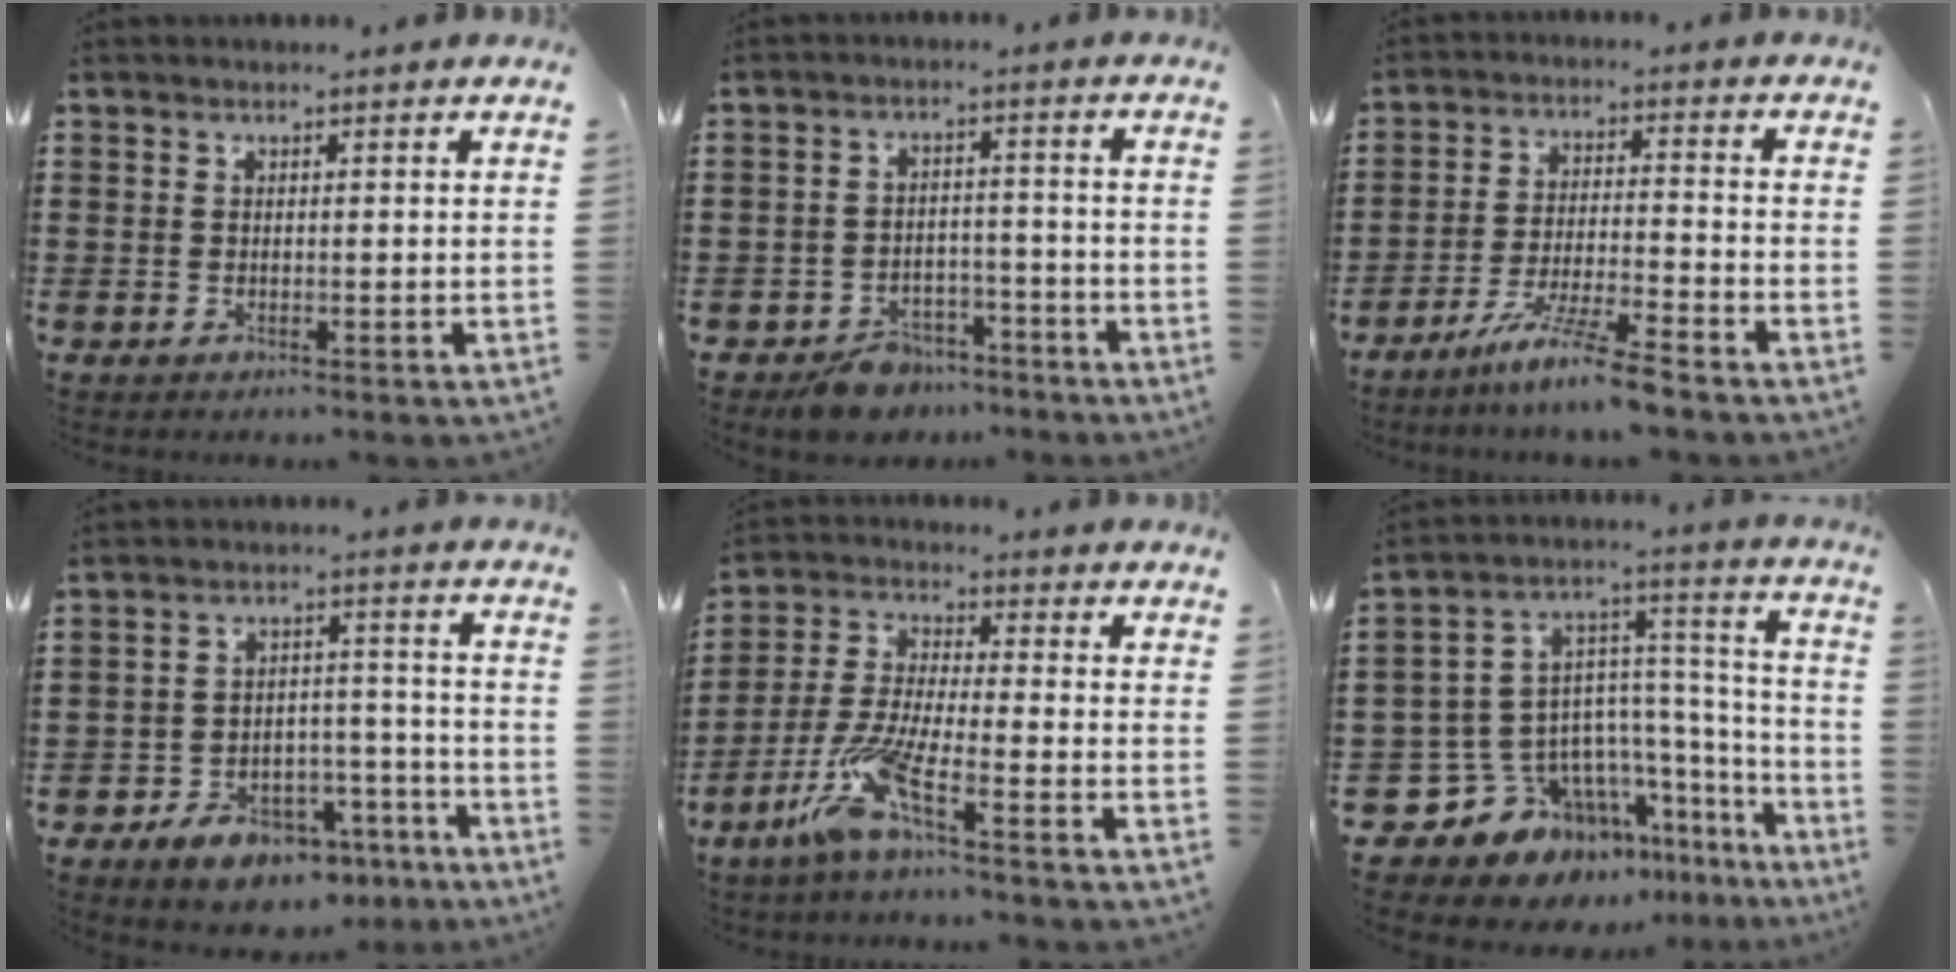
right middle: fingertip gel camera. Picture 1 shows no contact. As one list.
[{"total": 4.7, "force": [-4.3, 1.8, 0.6], "torque": [-0.018, 0.013, -0.086]}, {"total": 7.9, "force": [-6.6, -0.5, 4.2], "torque": [-0.084, -0.013, -0.127]}, {"total": 7.0, "force": [-5.7, 3.2, 2.6], "torque": [-0.039, 0.032, -0.104]}, {"total": 8.9, "force": [-5.6, 0.9, 6.8], "torque": [-0.157, -0.011, -0.112]}, {"total": 10.4, "force": [-7.0, 7.1, 2.7], "torque": [-0.088, -0.008, -0.123]}]